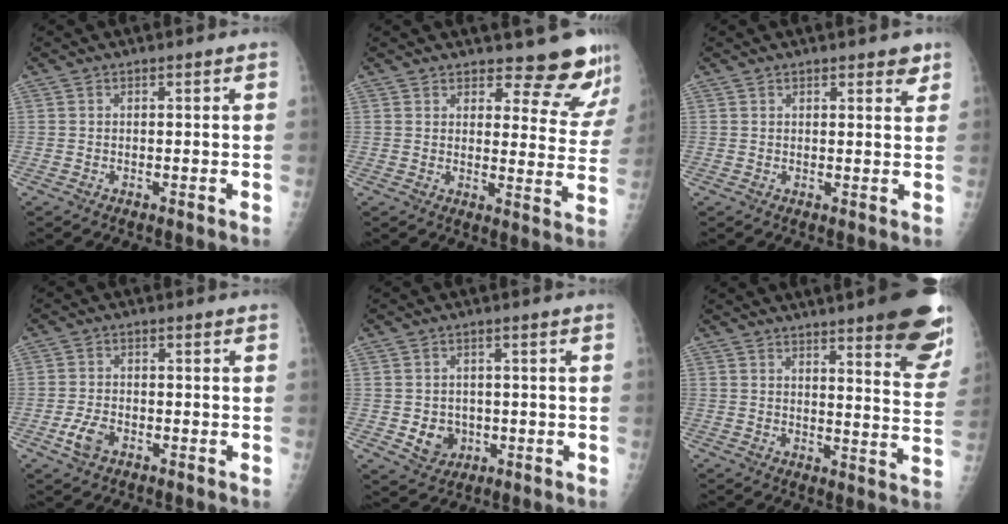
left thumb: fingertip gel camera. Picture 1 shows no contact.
{"total": 11.9, "force": [11.0, 3.4, 3.0], "torque": [0.006, -0.093, 0.120]}
{"total": 2.8, "force": [2.0, 1.1, 1.7], "torque": [-0.006, -0.010, 0.022]}
{"total": 4.2, "force": [-1.9, 2.5, 2.7], "torque": [-0.055, 0.008, -0.037]}
{"total": 5.3, "force": [-1.0, 4.6, 2.5], "torque": [-0.017, 0.004, -0.005]}
{"total": 17.9, "force": [11.7, 3.3, 13.1], "torque": [-0.139, -0.060, 0.139]}